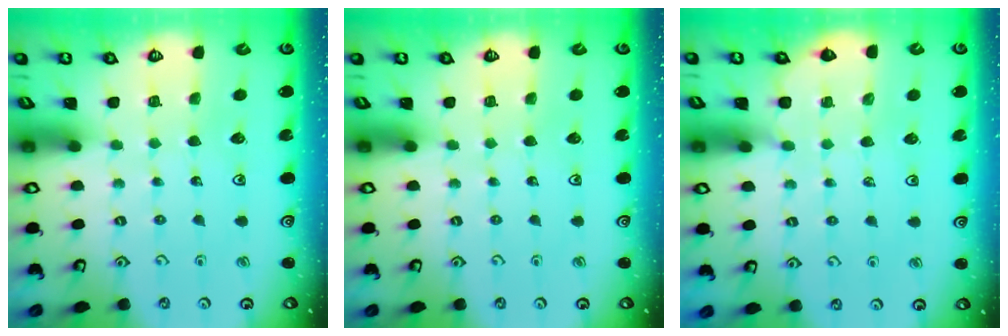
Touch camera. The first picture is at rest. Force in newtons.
{"total": 0.0}
{"total": 4.8, "press": 4.8, "slide": 0.5}